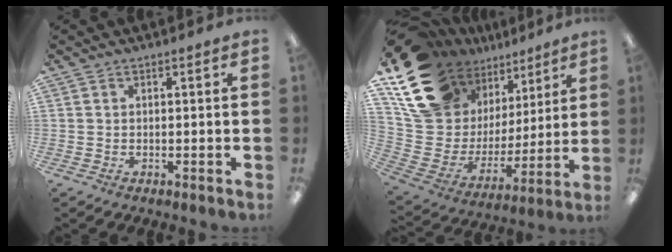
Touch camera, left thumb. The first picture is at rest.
{"total": 20.8, "force": [14.7, 12.0, 8.5], "torque": [-0.177, -0.083, 0.287]}